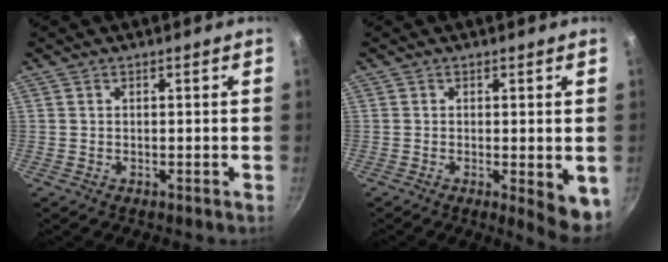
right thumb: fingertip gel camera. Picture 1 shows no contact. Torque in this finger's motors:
{"motor_torque": [-0.19, 0.47, 0.03, -0.07, 0.04]}